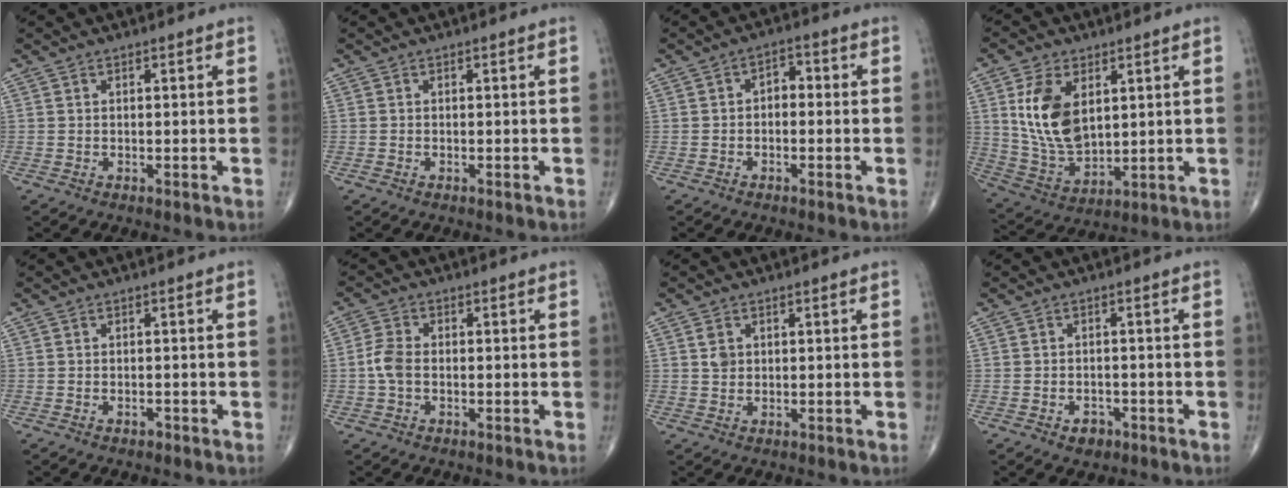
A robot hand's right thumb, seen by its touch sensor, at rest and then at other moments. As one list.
[{"total": 0.0}, {"total": 3.3, "force": [-0.3, 2.3, 2.4], "torque": [-0.016, 0.018, -0.016]}, {"total": 13.6, "force": [3.8, 8.1, 10.3], "torque": [-0.181, -0.019, 0.085]}, {"total": 0.8, "force": [-0.5, 0.4, 0.4], "torque": [-0.008, 0.003, -0.008]}, {"total": 4.0, "force": [-0.7, 2.6, 3.0], "torque": [-0.069, 0.010, -0.020]}, {"total": 2.1, "force": [0.6, 1.7, 1.2], "torque": [-0.012, -0.002, 0.013]}, {"total": 2.9, "force": [-1.6, 2.0, 1.3], "torque": [-0.009, 0.009, -0.018]}]